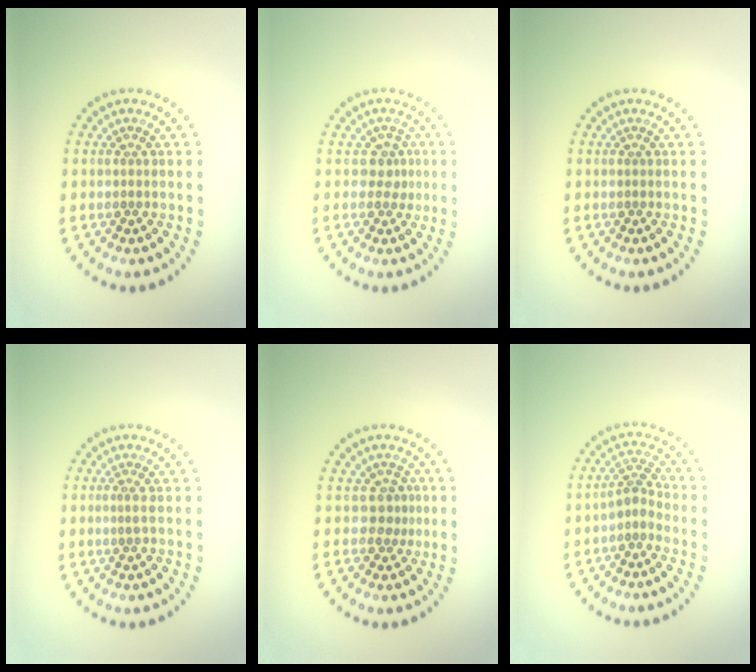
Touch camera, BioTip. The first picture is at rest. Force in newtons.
{"total": 1.7, "press": 1.4, "slide": 1.0}
{"total": 0.0}
{"total": 0.5, "press": 0.2, "slide": 0.5}
{"total": 1.8, "press": 1.4, "slide": 1.2}
{"total": 2.0, "press": 1.5, "slide": 1.3}